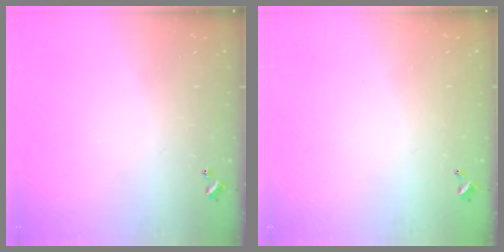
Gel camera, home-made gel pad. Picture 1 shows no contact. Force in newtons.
{"total": 2.8, "press": 2.8, "slide": 0.1}